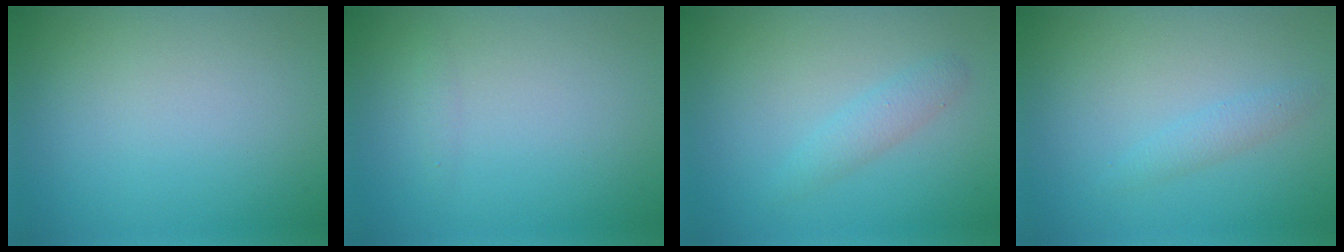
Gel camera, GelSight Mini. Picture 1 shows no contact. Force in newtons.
{"total": 0.6, "press": 0.6, "slide": 0.1}
{"total": 1.6, "press": 1.6, "slide": 0.1}
{"total": 1.3, "press": 1.3, "slide": 0.1}